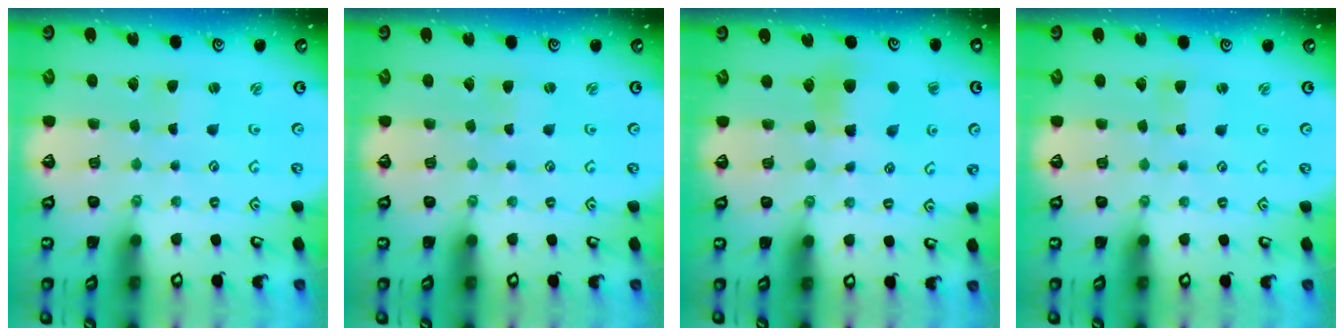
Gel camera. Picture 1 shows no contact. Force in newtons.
{"total": 1.3, "press": 1.3, "slide": 0.4}
{"total": 6.4, "press": 6.4, "slide": 0.5}
{"total": 1.5, "press": 1.4, "slide": 0.3}